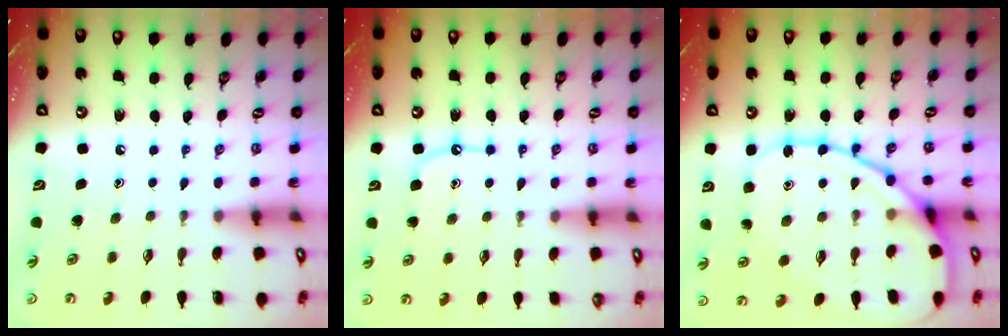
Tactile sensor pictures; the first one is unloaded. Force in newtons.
{"total": 7.5, "press": 7.5, "slide": 0.7}
{"total": 15.8, "press": 15.8, "slide": 0.9}